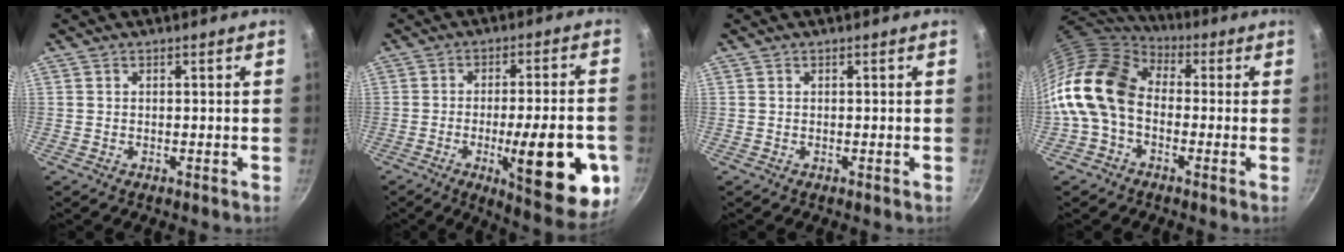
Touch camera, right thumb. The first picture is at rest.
{"total": 19.3, "force": [-5.8, 5.2, 17.7], "torque": [-0.214, 0.011, -0.075]}
{"total": 0.0}
{"total": 16.9, "force": [-1.1, 12.0, 11.9], "torque": [-0.219, 0.035, -0.040]}